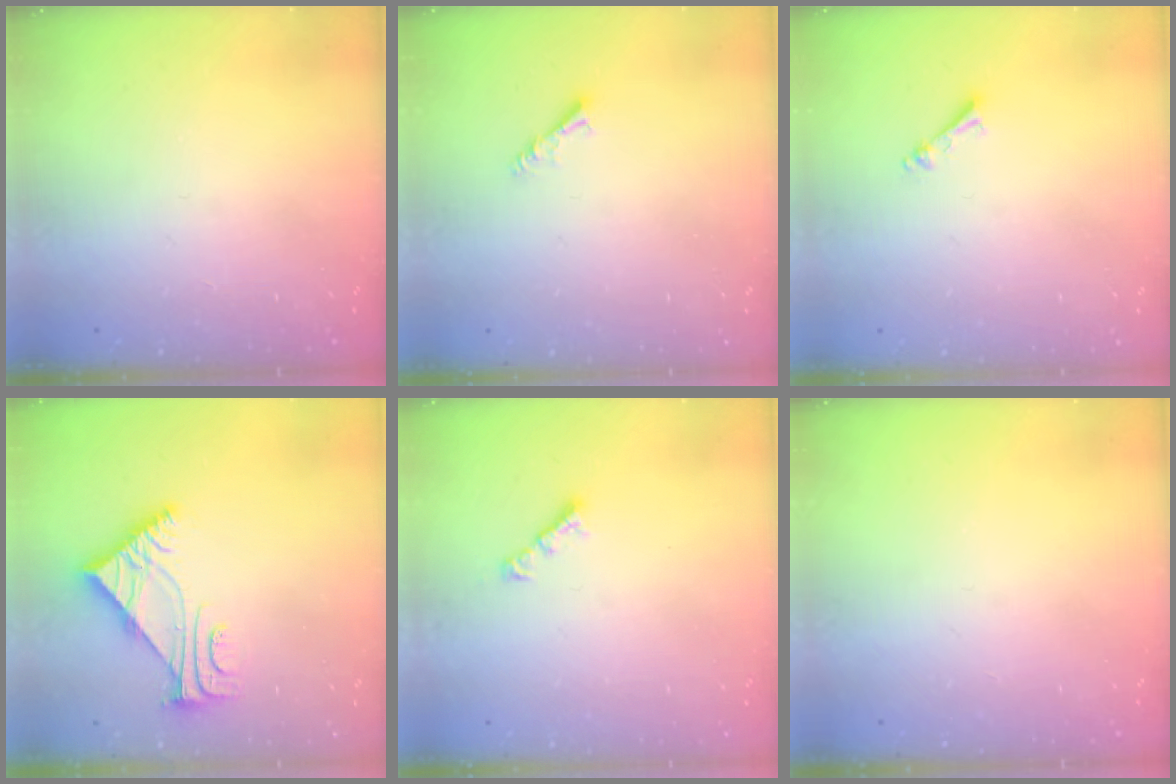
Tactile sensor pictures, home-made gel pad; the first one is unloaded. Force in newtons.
{"total": 3.0, "press": 2.9, "slide": 0.6}
{"total": 2.5, "press": 2.5, "slide": 0.3}
{"total": 5.6, "press": 5.5, "slide": 0.8}
{"total": 2.8, "press": 2.8, "slide": 0.7}
{"total": 0.0}